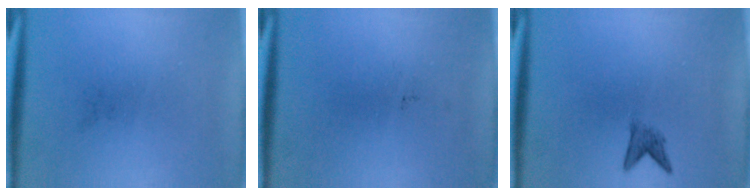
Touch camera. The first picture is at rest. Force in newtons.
{"total": 0.0}
{"total": 1.8}